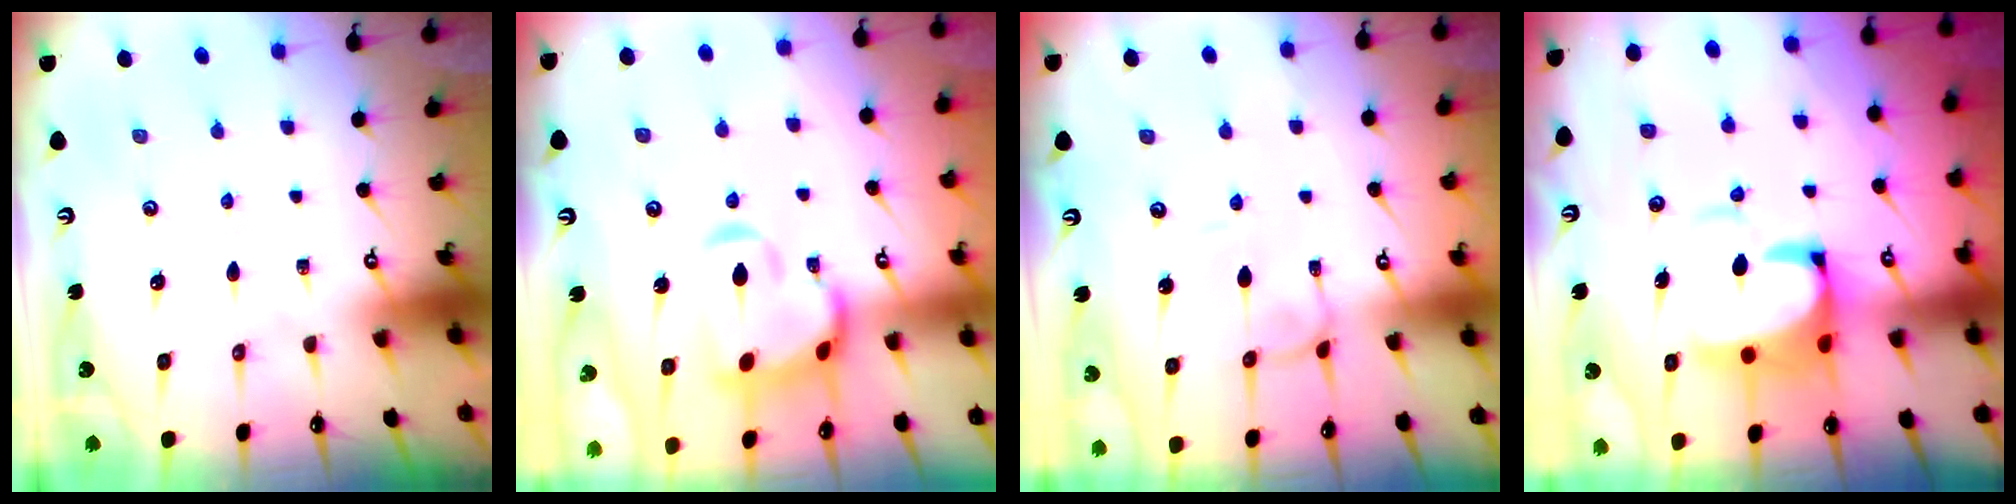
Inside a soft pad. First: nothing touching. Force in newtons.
{"total": 7.9, "press": 7.8, "slide": 1.5}
{"total": 2.6, "press": 2.6, "slide": 0.1}
{"total": 5.0, "press": 4.9, "slide": 1.3}